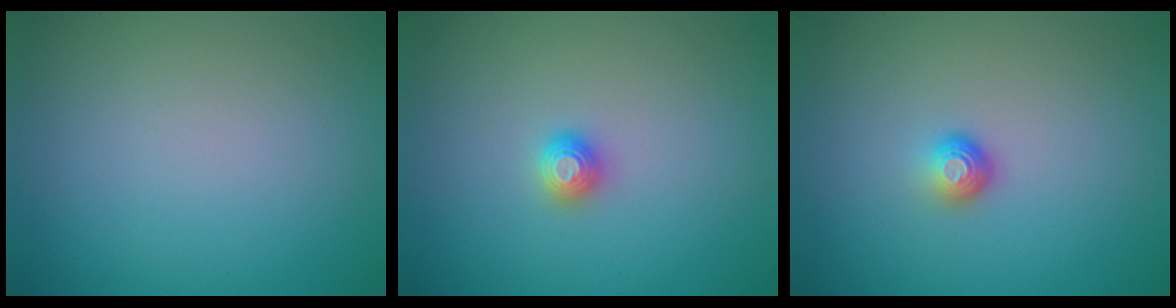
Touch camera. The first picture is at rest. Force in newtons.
{"total": 1.2, "press": 1.2, "slide": 0.1}
{"total": 1.5, "press": 1.0, "slide": 1.1}